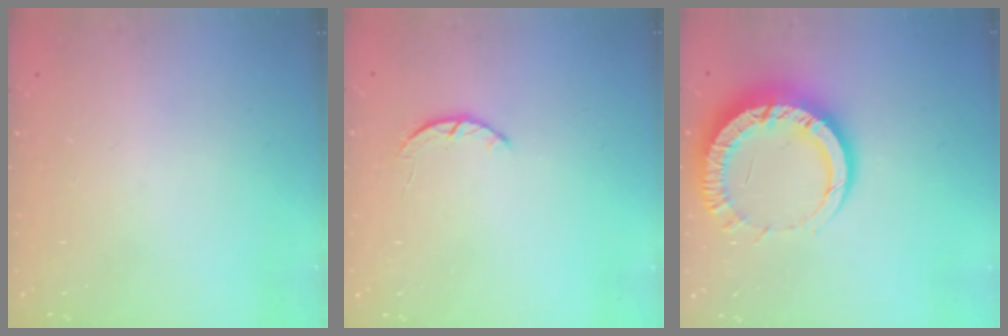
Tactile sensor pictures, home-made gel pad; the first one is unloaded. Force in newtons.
{"total": 2.5, "press": 2.5, "slide": 0.5}
{"total": 12.4, "press": 12.4, "slide": 1.2}